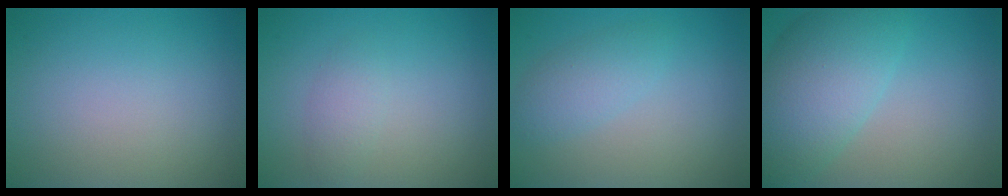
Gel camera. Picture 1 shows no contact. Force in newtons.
{"total": 1.5, "press": 1.5, "slide": 0.1}
{"total": 2.5, "press": 2.5, "slide": 0.0}
{"total": 7.4, "press": 7.4, "slide": 0.1}